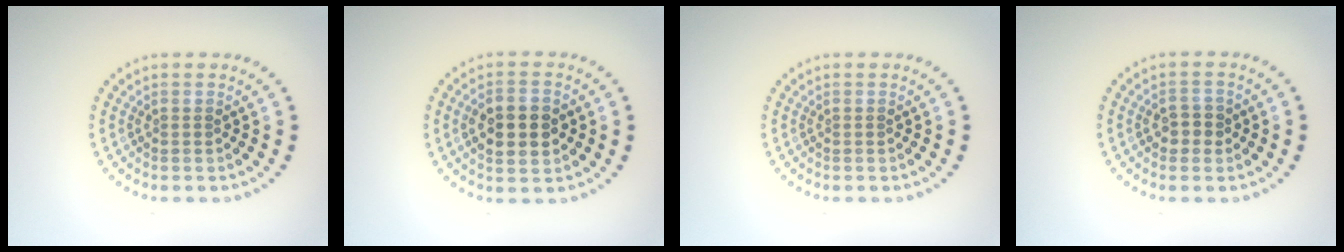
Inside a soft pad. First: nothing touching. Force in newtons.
{"total": 4.6, "press": 4.6, "slide": 0.1}
{"total": 0.0}
{"total": 1.9, "press": 1.8, "slide": 0.3}